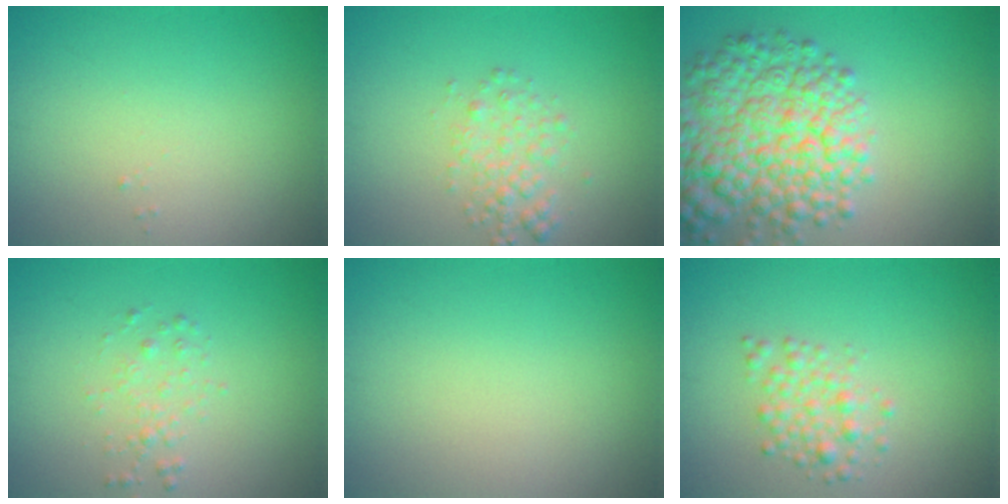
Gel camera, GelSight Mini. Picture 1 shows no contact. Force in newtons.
{"total": 2.2, "press": 2.2, "slide": 0.1}
{"total": 8.8, "press": 8.7, "slide": 0.4}
{"total": 1.2, "press": 1.2, "slide": 0.0}
{"total": 0.0}
{"total": 2.2, "press": 2.2, "slide": 0.0}